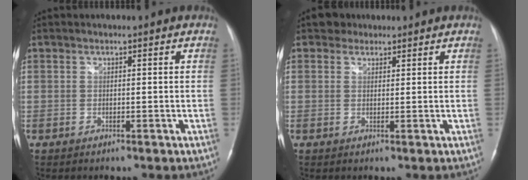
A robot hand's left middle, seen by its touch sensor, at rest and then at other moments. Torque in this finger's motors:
{"motor_torque": [0.08, -0.05, 0.00, 0.00]}